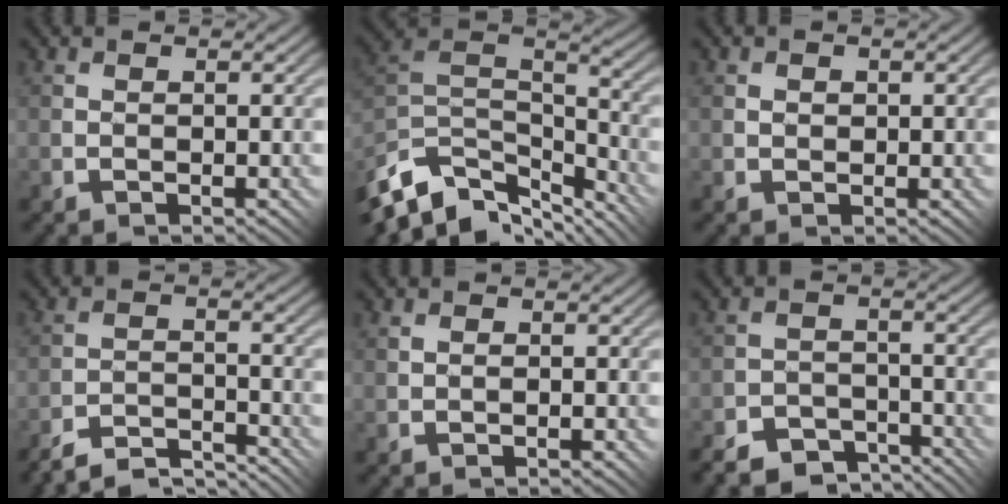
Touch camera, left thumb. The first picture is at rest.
{"total": 11.7, "force": [-8.6, 5.1, 6.0], "torque": [-0.173, 0.002, -0.144]}
{"total": 1.1, "force": [0.3, 0.9, 0.5], "torque": [-0.010, 0.005, 0.007]}
{"total": 5.7, "force": [-5.6, 0.0, 1.2], "torque": [-0.021, 0.009, -0.104]}
{"total": 1.6, "force": [0.2, 1.1, 1.1], "torque": [-0.018, 0.009, 0.003]}
{"total": 6.8, "force": [-5.8, 2.9, 2.0], "torque": [-0.032, -0.001, -0.096]}